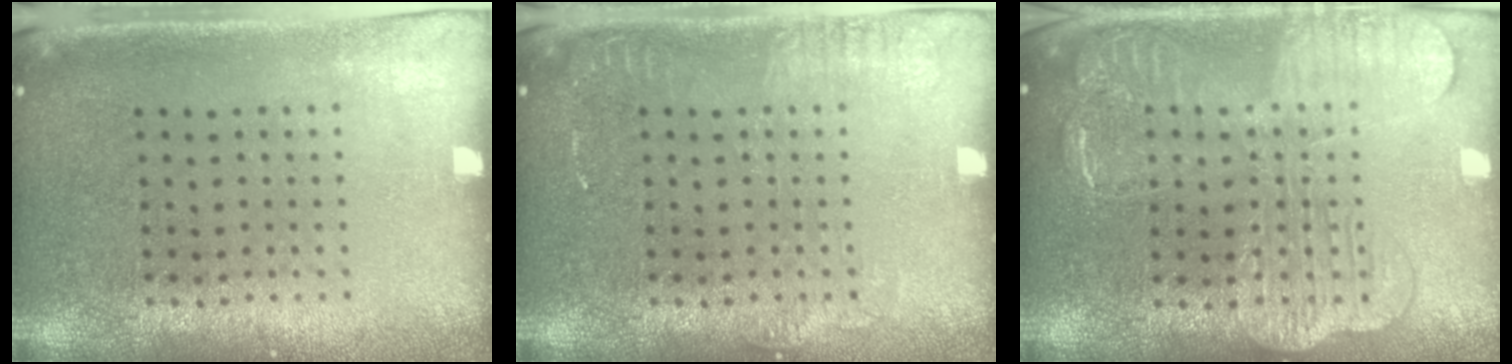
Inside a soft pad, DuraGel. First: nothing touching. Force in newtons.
{"total": 1.3, "press": 1.2, "slide": 0.2}
{"total": 3.9, "press": 3.9, "slide": 0.5}